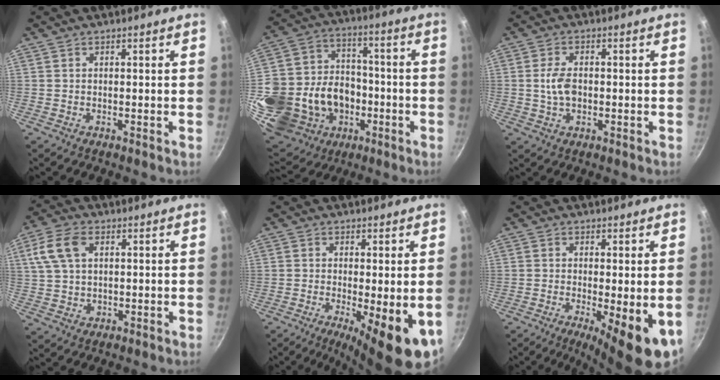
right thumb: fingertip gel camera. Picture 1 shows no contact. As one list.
[{"total": 28.6, "force": [-6.8, 22.9, 15.7], "torque": [-0.318, 0.044, -0.084]}, {"total": 5.0, "force": [-0.2, 3.0, 3.9], "torque": [-0.070, 0.007, -0.006]}, {"total": 8.9, "force": [2.8, 5.8, 6.2], "torque": [-0.117, 0.006, 0.050]}, {"total": 12.9, "force": [-3.5, 3.3, 12.0], "torque": [-0.162, -0.014, -0.045]}, {"total": 10.4, "force": [-2.5, 2.7, 9.8], "torque": [-0.128, -0.012, -0.028]}]